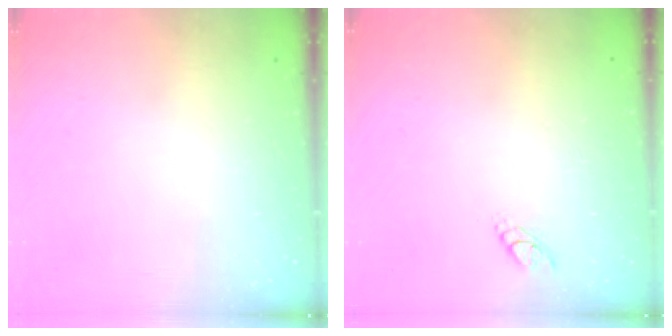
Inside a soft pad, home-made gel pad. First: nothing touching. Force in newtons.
{"total": 2.8, "press": 2.8, "slide": 0.3}